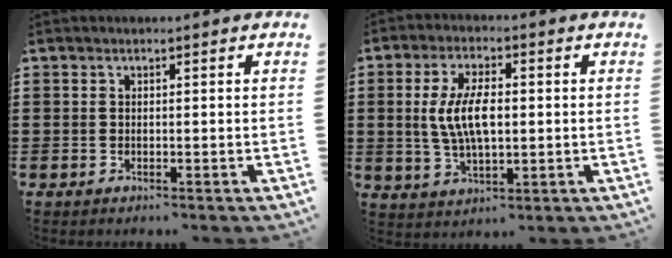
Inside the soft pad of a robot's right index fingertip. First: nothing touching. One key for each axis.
{"total": 7.7, "fx": 0.2, "fy": 3.0, "fz": 7.1, "tx": -0.153, "ty": 0.002, "tz": -0.003}